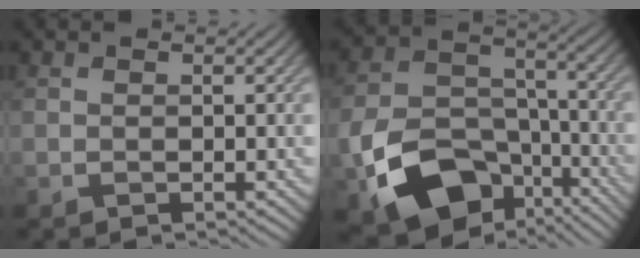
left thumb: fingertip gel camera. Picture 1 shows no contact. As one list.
[{"total": 14.1, "force": [-7.3, 8.9, 8.1], "torque": [-0.177, -0.040, -0.131]}]